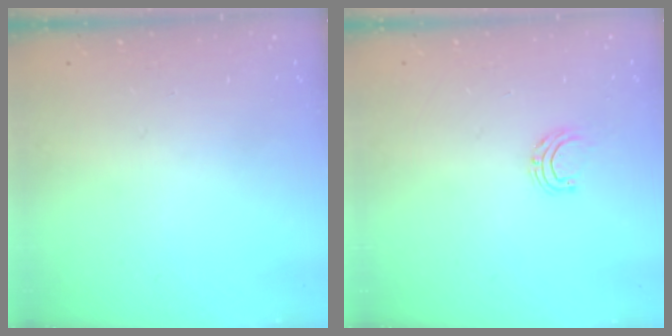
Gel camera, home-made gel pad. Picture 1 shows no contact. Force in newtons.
{"total": 4.5, "press": 4.5, "slide": 0.4}